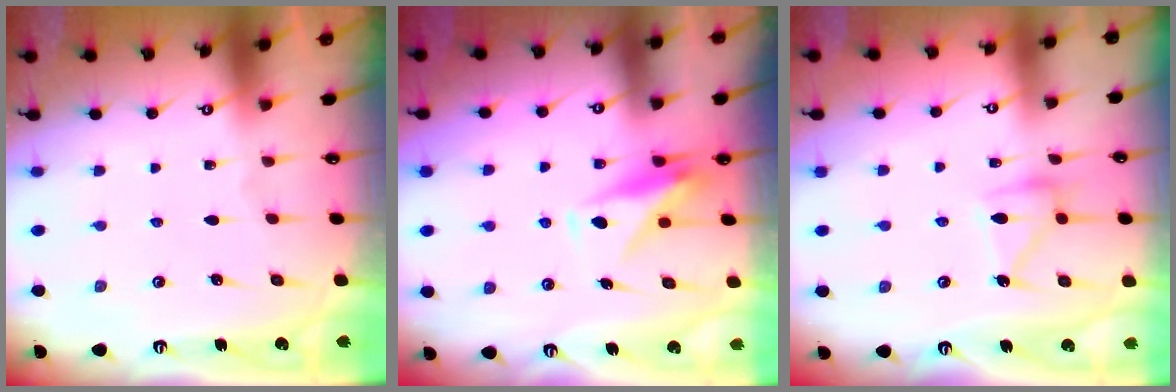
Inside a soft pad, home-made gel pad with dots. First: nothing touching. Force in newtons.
{"total": 9.5, "press": 9.5, "slide": 0.3}
{"total": 12.3, "press": 12.3, "slide": 0.8}